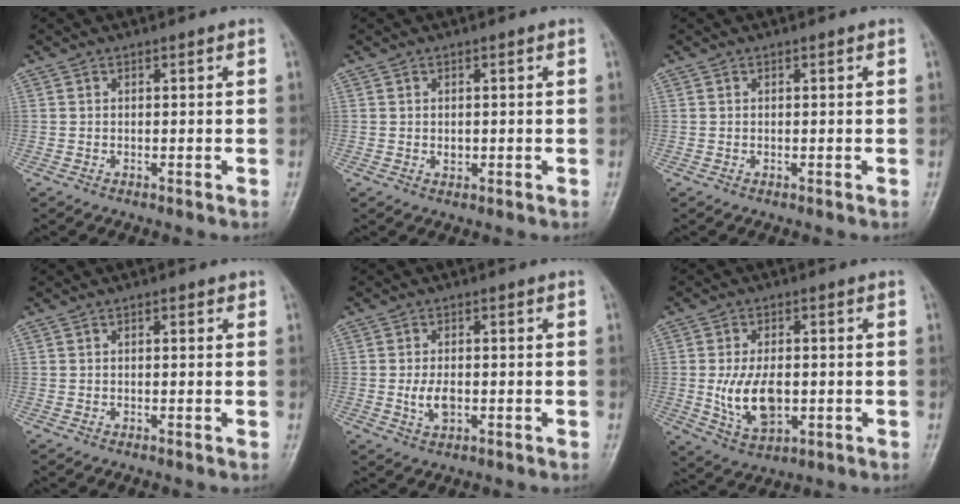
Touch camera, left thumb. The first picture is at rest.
{"total": 1.3, "force": [-0.1, 1.1, 0.8], "torque": [-0.007, 0.002, 0.000]}
{"total": 0.0}
{"total": 0.7, "force": [0.3, 0.4, 0.5], "torque": [-0.005, 0.001, 0.001]}
{"total": 3.8, "force": [-0.8, 2.2, 3.0], "torque": [-0.057, 0.002, -0.011]}
{"total": 9.6, "force": [-1.1, 5.6, 7.7], "torque": [-0.131, -0.003, -0.009]}